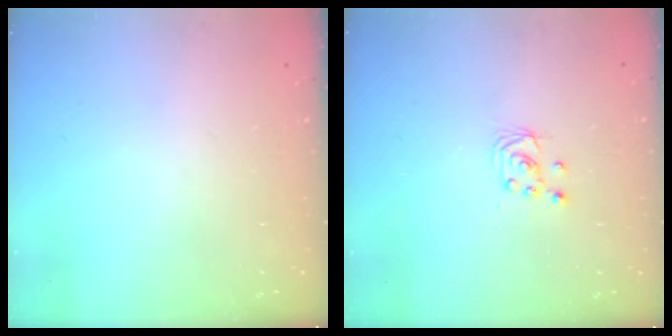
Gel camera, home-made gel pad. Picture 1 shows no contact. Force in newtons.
{"total": 2.4, "press": 2.4, "slide": 0.2}